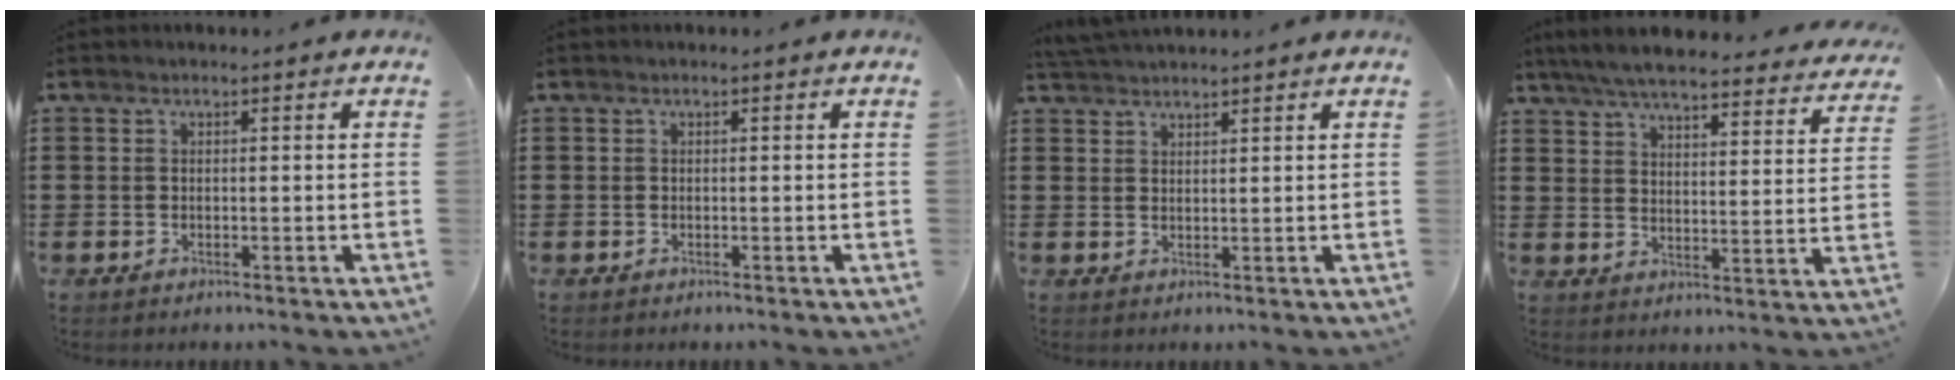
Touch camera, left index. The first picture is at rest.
{"total": 0.0}
{"total": 2.4, "force": [2.4, 0.0, 0.1], "torque": [-0.006, 0.000, 0.047]}
{"total": 6.3, "force": [5.9, 0.1, 2.2], "torque": [-0.067, -0.036, 0.103]}